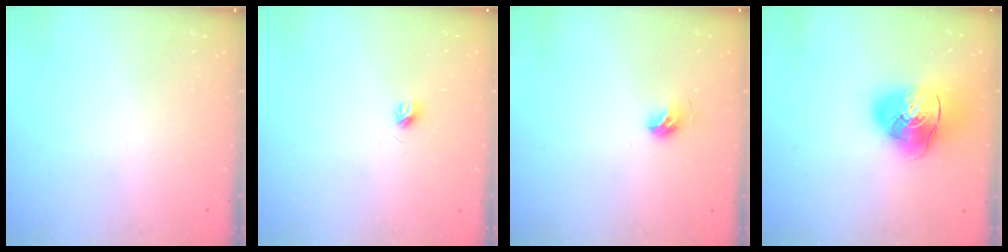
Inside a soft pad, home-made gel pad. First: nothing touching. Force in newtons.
{"total": 3.6, "press": 3.6, "slide": 0.4}
{"total": 6.2, "press": 6.1, "slide": 1.2}
{"total": 18.6, "press": 18.3, "slide": 3.1}